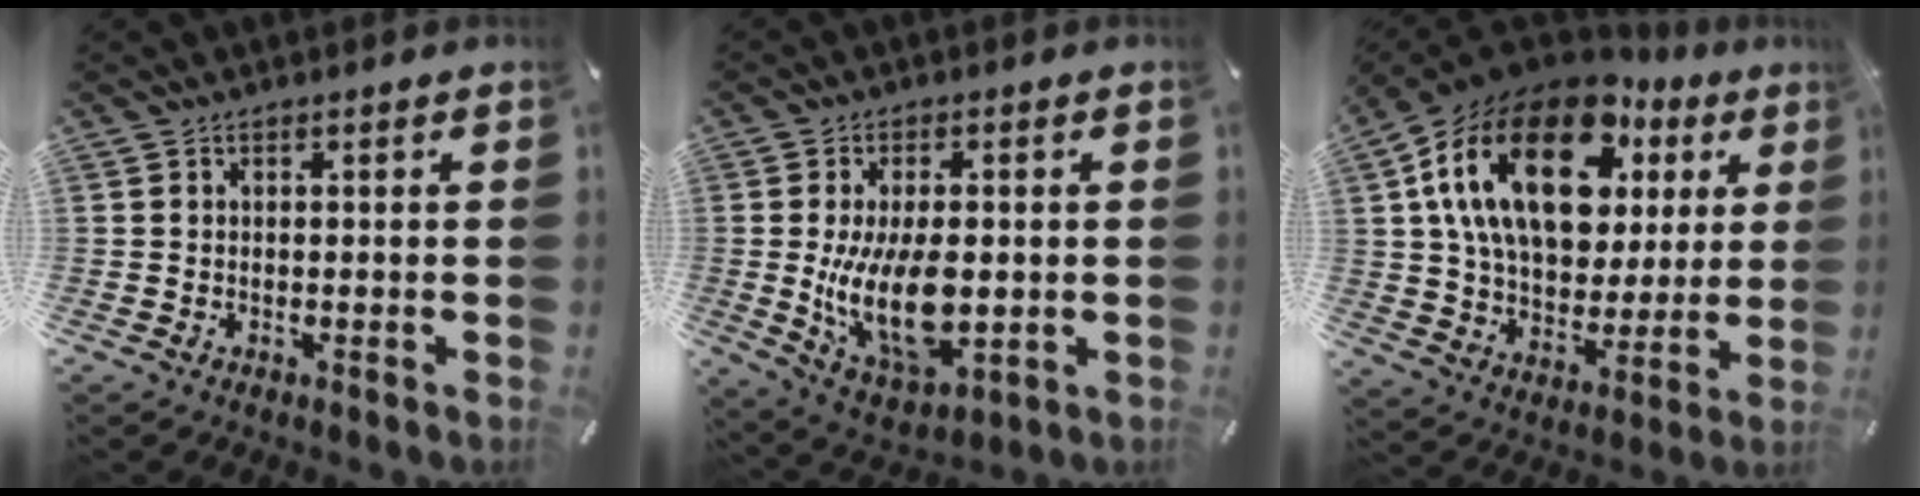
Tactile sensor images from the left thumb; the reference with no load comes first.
{"total": 15.3, "force": [-0.7, 7.8, 13.1], "torque": [-0.250, -0.024, -0.011]}
{"total": 24.2, "force": [9.8, 14.8, 16.4], "torque": [-0.311, -0.029, 0.166]}